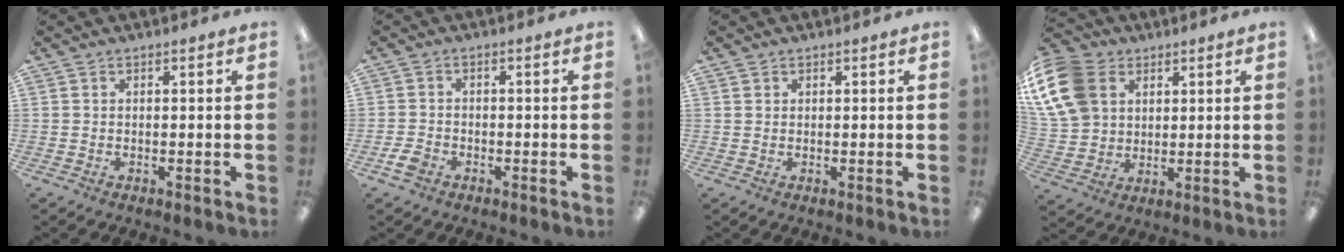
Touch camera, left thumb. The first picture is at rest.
{"total": 3.3, "force": [-1.9, 2.2, 1.6], "torque": [-0.038, 0.003, -0.037]}
{"total": 1.0, "force": [0.7, 0.8, 0.0], "torque": [-0.001, 0.002, 0.014]}
{"total": 15.5, "force": [6.1, 11.8, 8.1], "torque": [-0.189, -0.007, 0.118]}